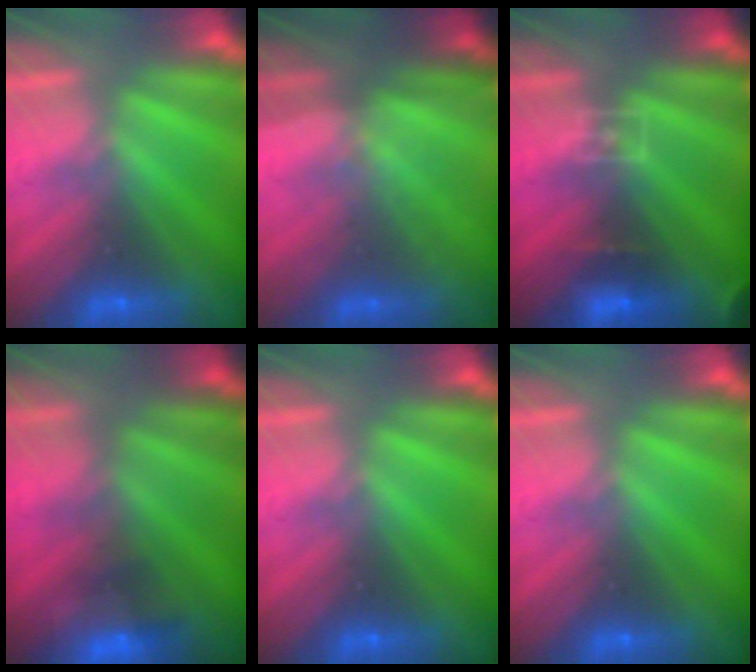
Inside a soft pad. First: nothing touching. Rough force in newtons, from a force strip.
{"total": 1.3}
{"total": 3.0}
{"total": 3.8}
{"total": 0.0}
{"total": 0.0}